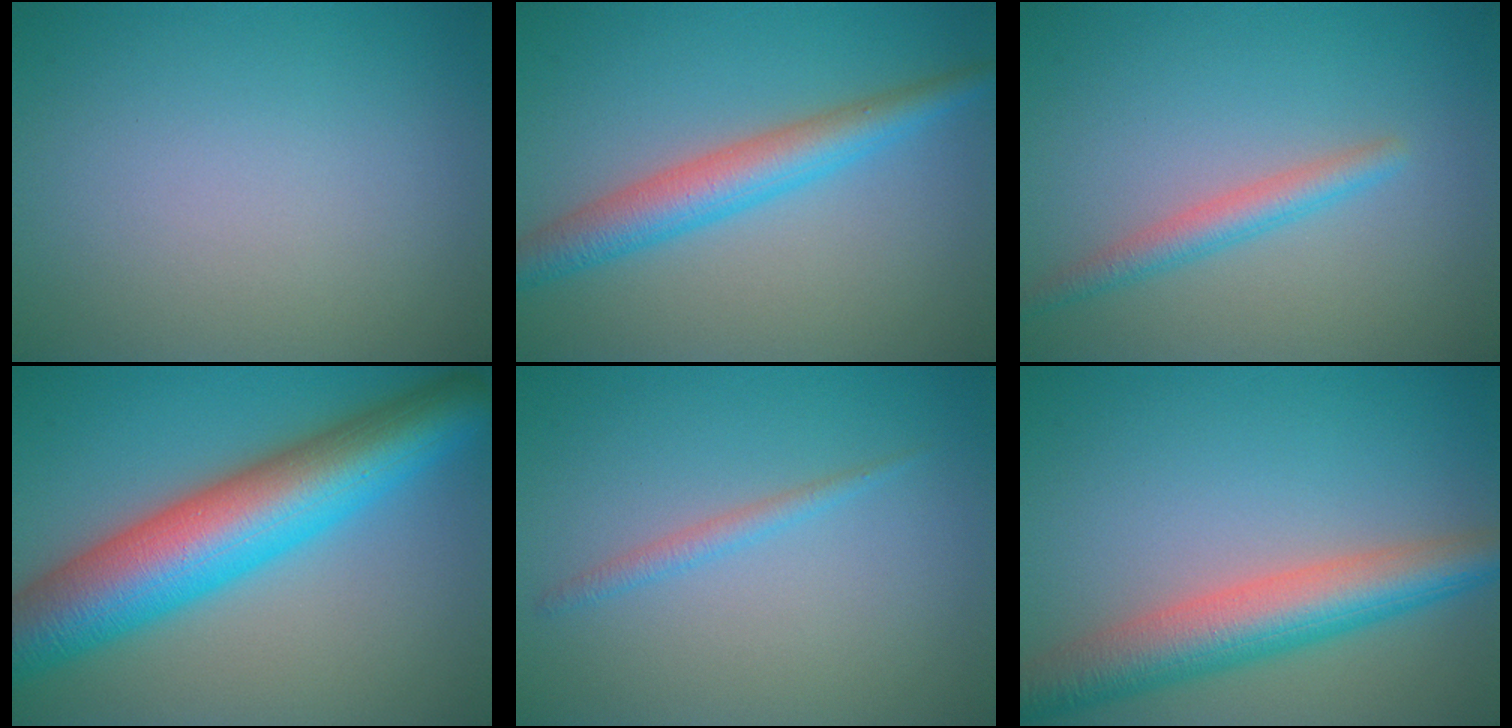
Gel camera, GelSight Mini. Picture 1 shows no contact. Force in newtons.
{"total": 4.7, "press": 4.7, "slide": 0.1}
{"total": 2.4, "press": 2.4, "slide": 0.1}
{"total": 12.2, "press": 12.2, "slide": 0.2}
{"total": 1.2, "press": 1.2, "slide": 0.0}
{"total": 7.1, "press": 7.1, "slide": 0.0}